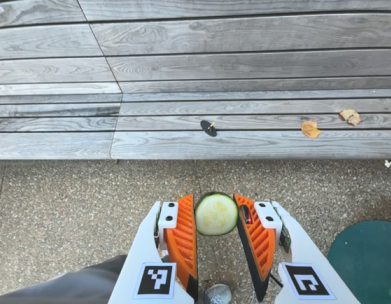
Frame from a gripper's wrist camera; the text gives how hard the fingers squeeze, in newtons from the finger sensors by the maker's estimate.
{"total": 7.4, "left": 7.4, "right": 7.5}